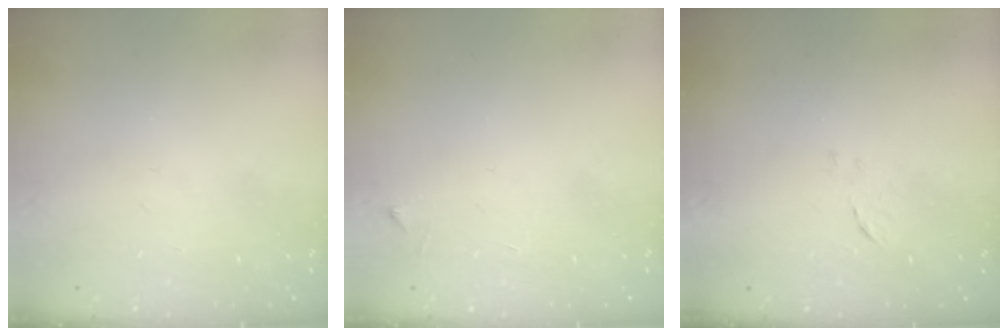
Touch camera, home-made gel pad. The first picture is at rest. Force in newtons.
{"total": 2.5, "press": 2.5, "slide": 0.3}
{"total": 5.3, "press": 5.2, "slide": 0.5}